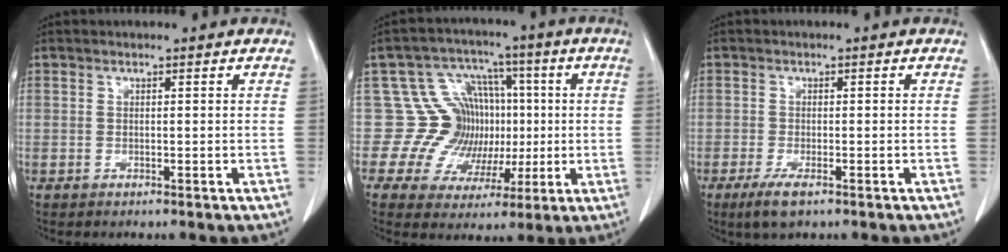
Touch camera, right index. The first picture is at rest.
{"total": 10.7, "force": [0.5, 10.2, 3.0], "torque": [-0.036, 0.047, 0.025]}
{"total": 3.5, "force": [-2.2, 0.8, 2.6], "torque": [-0.059, -0.007, -0.036]}